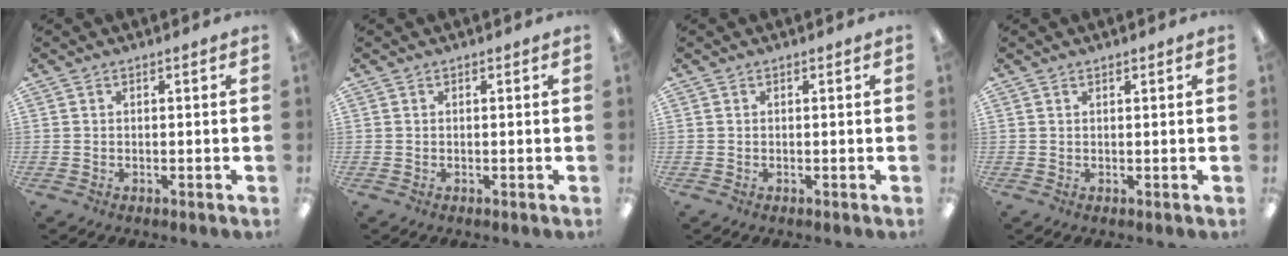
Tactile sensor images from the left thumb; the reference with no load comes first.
{"total": 0.0}
{"total": 0.0}
{"total": 0.6, "force": [0.5, 0.2, 0.2], "torque": [-0.003, 0.002, 0.010]}